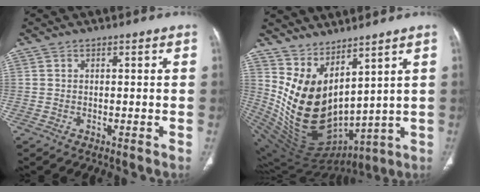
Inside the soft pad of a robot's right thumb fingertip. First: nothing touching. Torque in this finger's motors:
{"motor_torque": [0.07, 2.86, 1.63, 1.14, 0.23]}